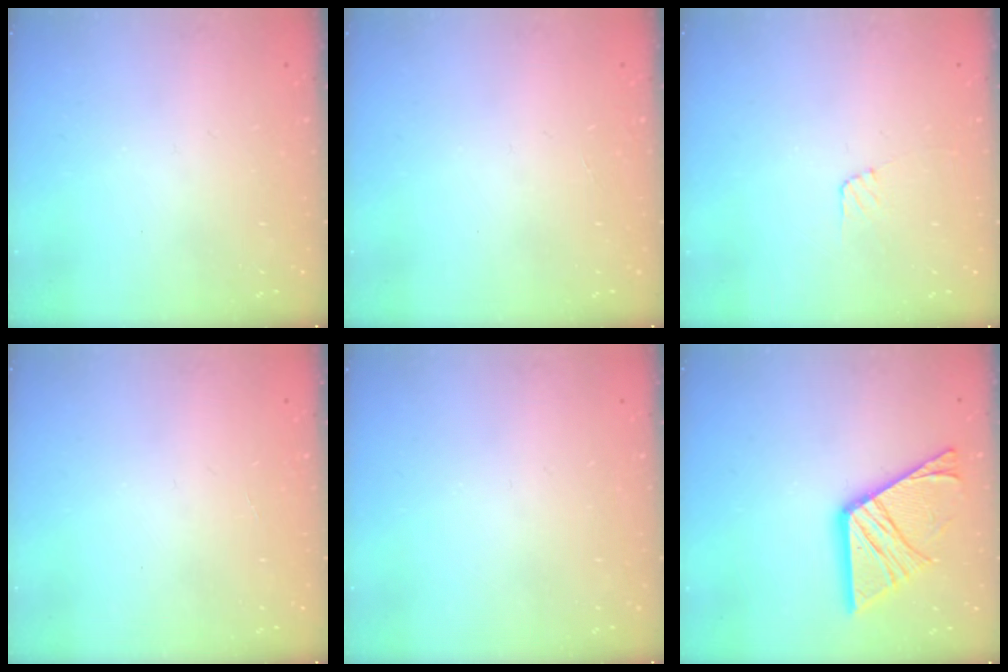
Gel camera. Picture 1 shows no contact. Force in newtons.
{"total": 0.0}
{"total": 5.5, "press": 5.5, "slide": 0.4}
{"total": 0.0}
{"total": 0.0}
{"total": 17.2, "press": 17.1, "slide": 1.7}